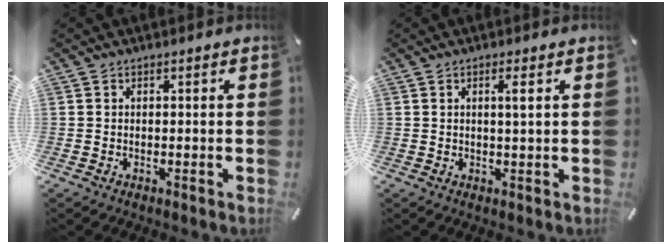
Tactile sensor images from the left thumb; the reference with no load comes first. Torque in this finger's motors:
{"motor_torque": [-0.08, -0.08, -0.03, 0.02, 0.02]}